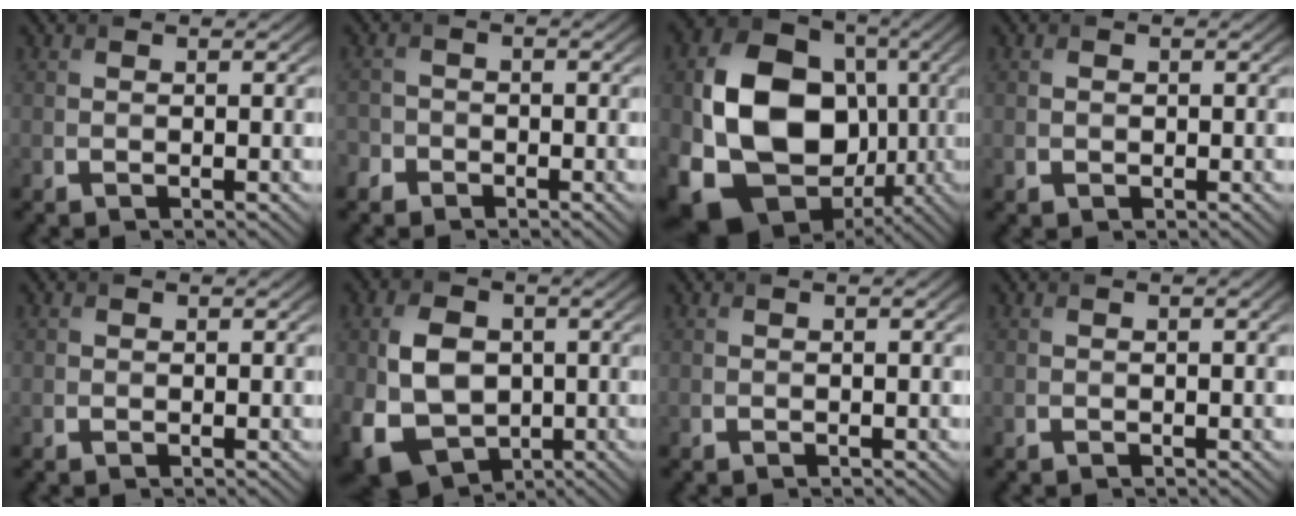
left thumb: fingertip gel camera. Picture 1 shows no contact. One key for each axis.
{"total": 2.6, "fx": -1.8, "fy": 1.9, "fz": 0.3, "tx": -0.003, "ty": 0.005, "tz": -0.041}
{"total": 16.3, "fx": -2.3, "fy": 12.6, "fz": 10.0, "tx": -0.203, "ty": -0.027, "tz": -0.045}
{"total": 0.7, "fx": -0.3, "fy": 0.6, "fz": 0.3, "tx": -0.009, "ty": -0.002, "tz": -0.007}
{"total": 0.7, "fx": 0.0, "fy": 0.7, "fz": 0.1, "tx": -0.002, "ty": -0.002, "tz": -0.003}
{"total": 9.9, "fx": -1.1, "fy": 7.4, "fz": 6.5, "tx": -0.149, "ty": -0.013, "tz": -0.028}
{"total": 0.6, "fx": 0.0, "fy": 0.2, "fz": 0.6, "tx": -0.009, "ty": 0.005, "tz": 0.002}
{"total": 1.1, "fx": 0.1, "fy": 0.3, "fz": 1.1, "tx": -0.016, "ty": 0.004, "tz": 0.004}